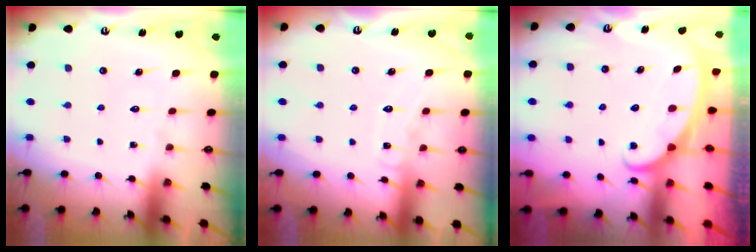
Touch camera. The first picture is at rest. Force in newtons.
{"total": 6.3, "press": 6.3, "slide": 0.6}
{"total": 3.9, "press": 3.8, "slide": 0.2}